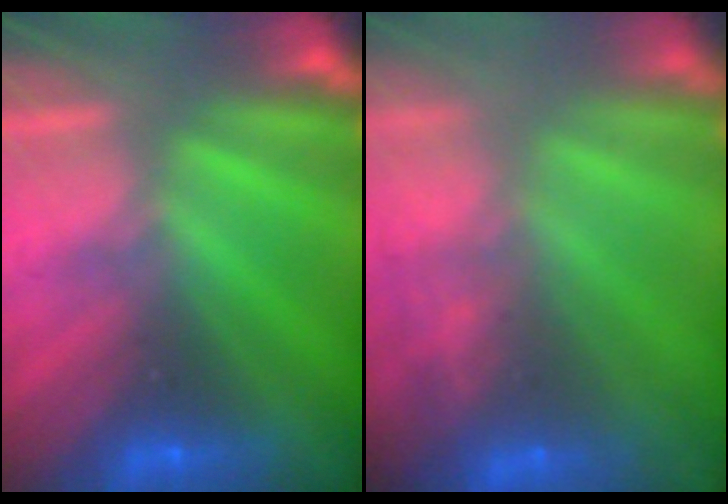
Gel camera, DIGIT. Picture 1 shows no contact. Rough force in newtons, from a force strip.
{"total": 5.5}